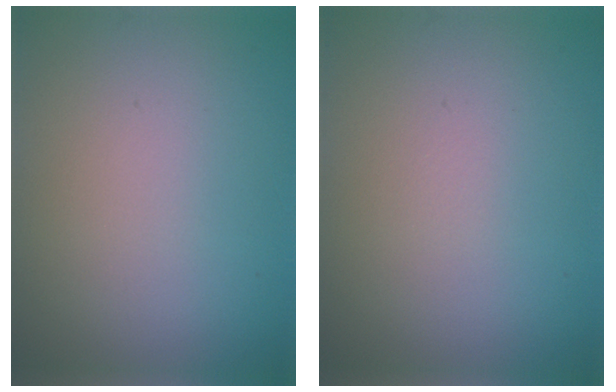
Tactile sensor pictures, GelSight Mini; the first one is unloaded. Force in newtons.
{"total": 0.0}